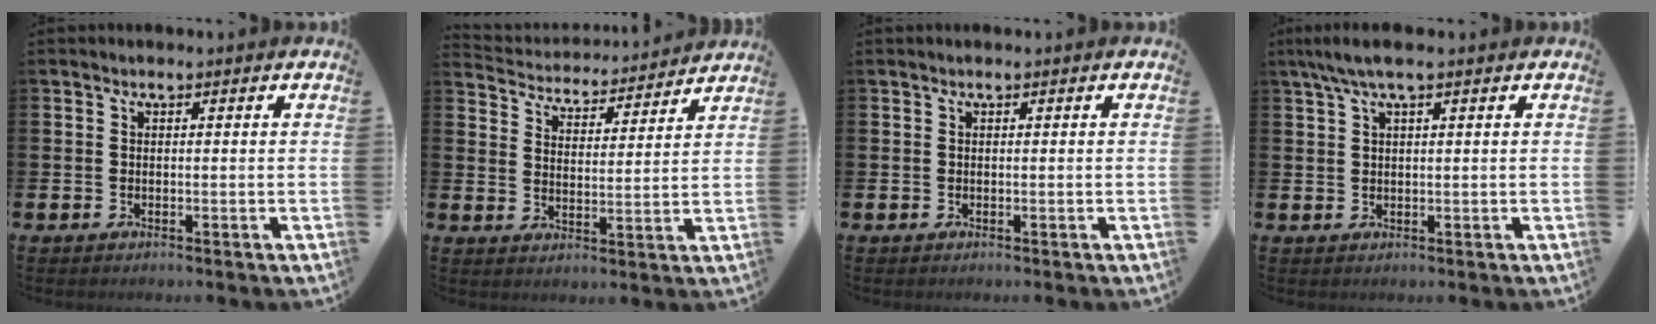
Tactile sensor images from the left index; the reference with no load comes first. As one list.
[{"total": 4.4, "force": [4.2, 1.0, -0.1], "torque": [-0.028, -0.040, 0.070]}, {"total": 0.0}, {"total": 3.4, "force": [2.2, 0.6, 2.5], "torque": [-0.054, 0.003, 0.040]}]